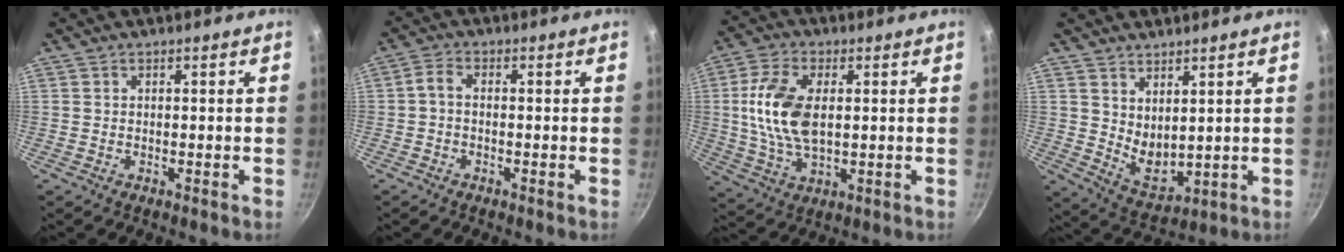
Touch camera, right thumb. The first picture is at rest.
{"total": 2.5, "force": [-0.7, 1.2, 2.1], "torque": [-0.056, 0.012, -0.022]}
{"total": 12.6, "force": [1.3, 6.9, 10.4], "torque": [-0.201, 0.005, 0.024]}
{"total": 7.0, "force": [3.4, 3.7, 4.8], "torque": [-0.065, -0.038, 0.076]}